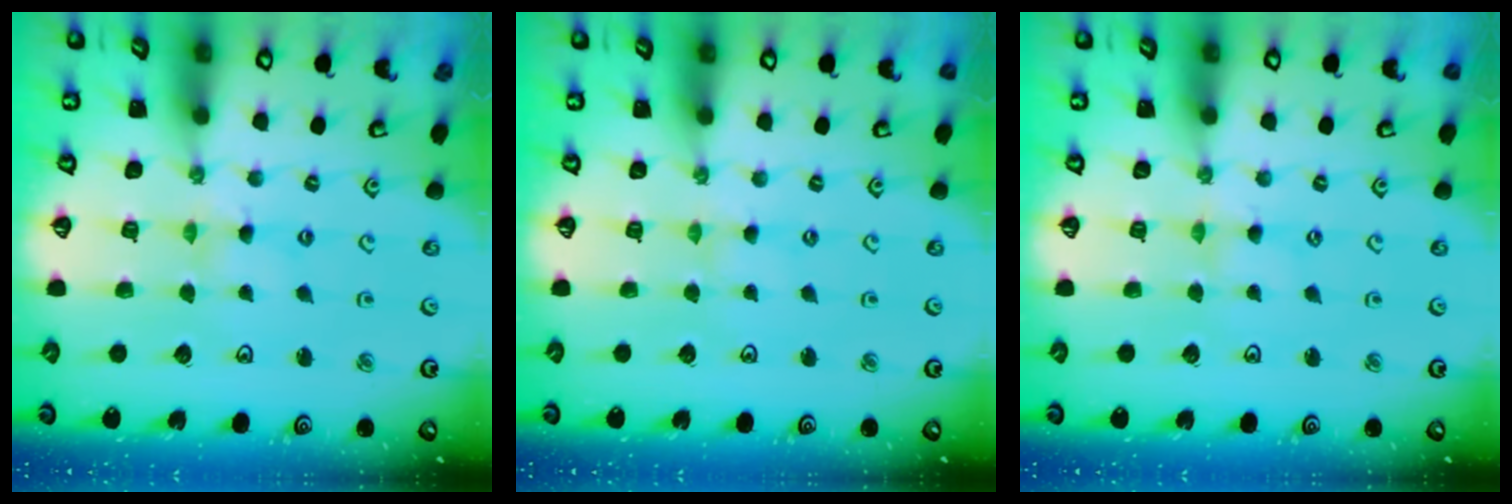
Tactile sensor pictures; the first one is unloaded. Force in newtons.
{"total": 0.0}
{"total": 0.0}